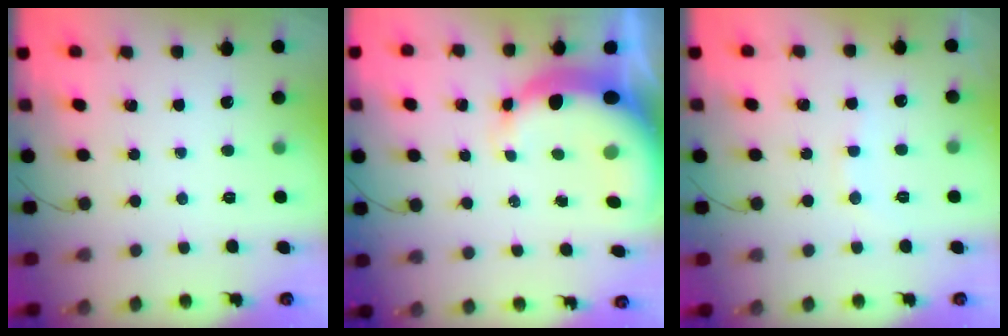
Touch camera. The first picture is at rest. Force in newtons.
{"total": 10.1, "press": 9.8, "slide": 2.6}
{"total": 7.0, "press": 6.9, "slide": 1.4}